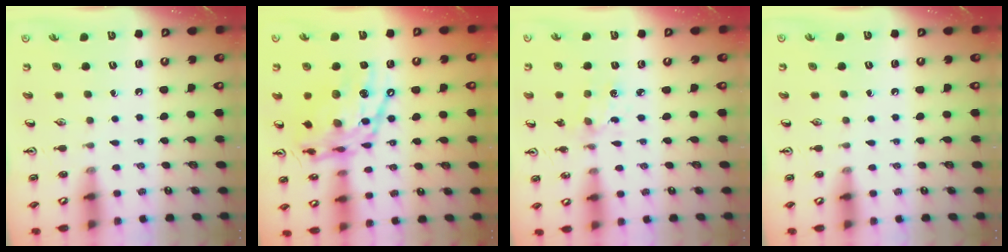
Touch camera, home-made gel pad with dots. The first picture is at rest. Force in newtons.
{"total": 19.7, "press": 19.6, "slide": 1.7}
{"total": 2.0, "press": 2.0, "slide": 0.2}
{"total": 0.0}